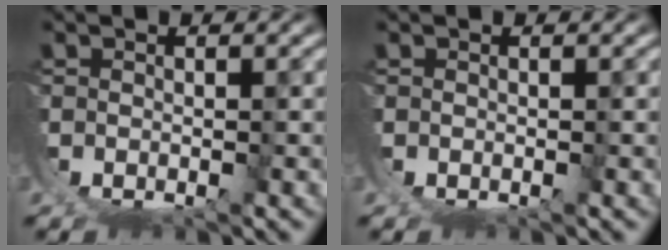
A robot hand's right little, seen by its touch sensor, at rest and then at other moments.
{"total": 0.0}